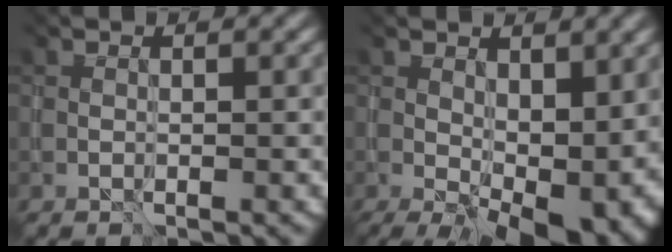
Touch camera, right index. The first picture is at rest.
{"total": 10.9, "force": [-1.1, 6.3, 8.8], "torque": [-0.120, -0.039, 0.036]}